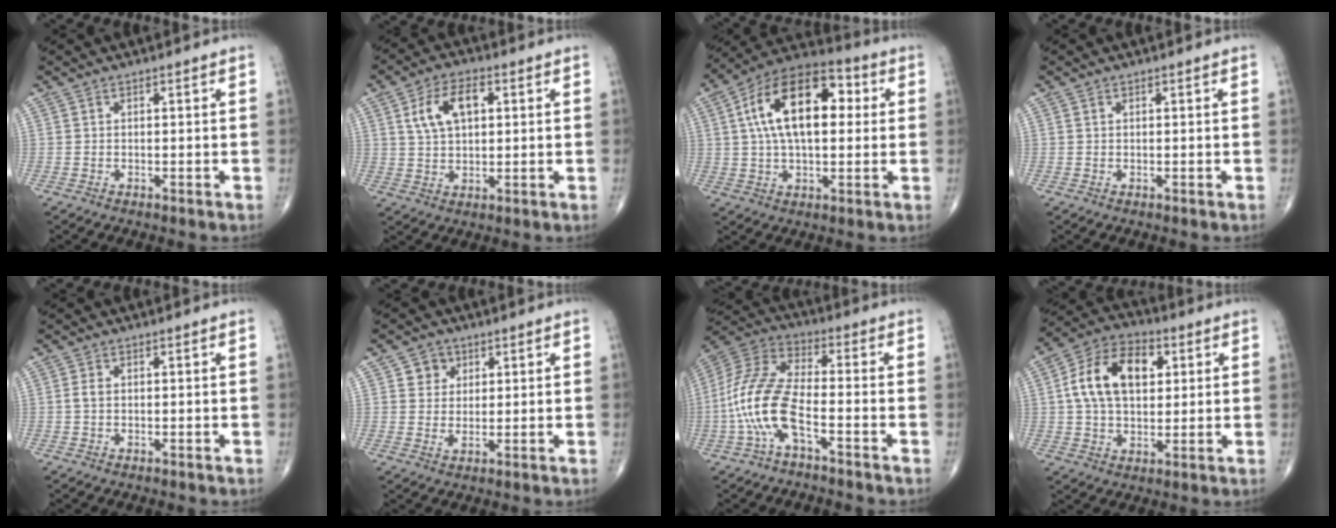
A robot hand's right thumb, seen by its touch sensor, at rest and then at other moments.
{"total": 8.7, "force": [2.6, 4.9, 6.7], "torque": [-0.112, 0.005, 0.047]}
{"total": 18.5, "force": [3.6, 9.9, 15.3], "torque": [-0.243, 0.028, 0.051]}
{"total": 0.0}
{"total": 1.4, "force": [0.1, 0.9, 1.1], "torque": [-0.023, 0.003, -0.001]}
{"total": 4.2, "force": [1.8, 3.6, 1.2], "torque": [0.002, -0.006, 0.028]}
{"total": 13.8, "force": [-4.6, 5.2, 11.9], "torque": [-0.267, 0.038, -0.094]}
{"total": 14.8, "force": [3.3, 9.4, 11.0], "torque": [-0.177, 0.013, 0.050]}